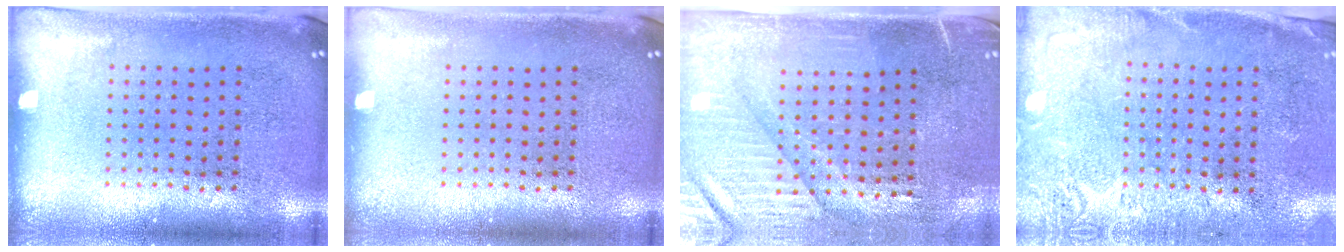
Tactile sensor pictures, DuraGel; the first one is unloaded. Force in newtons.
{"total": 0.0}
{"total": 3.3, "press": 2.9, "slide": 1.5}
{"total": 2.7, "press": 2.4, "slide": 1.1}